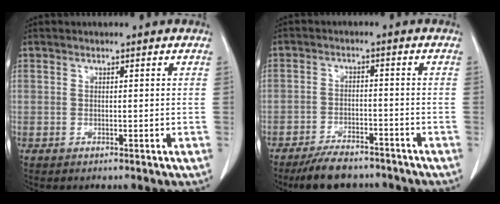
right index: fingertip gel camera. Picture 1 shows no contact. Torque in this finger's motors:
{"motor_torque": [0.58, -0.56, 0.21, 0.02]}